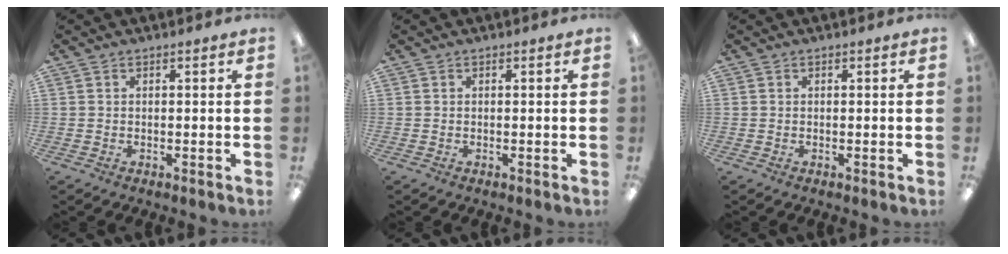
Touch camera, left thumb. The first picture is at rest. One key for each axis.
{"total": 0.0}
{"total": 0.0}